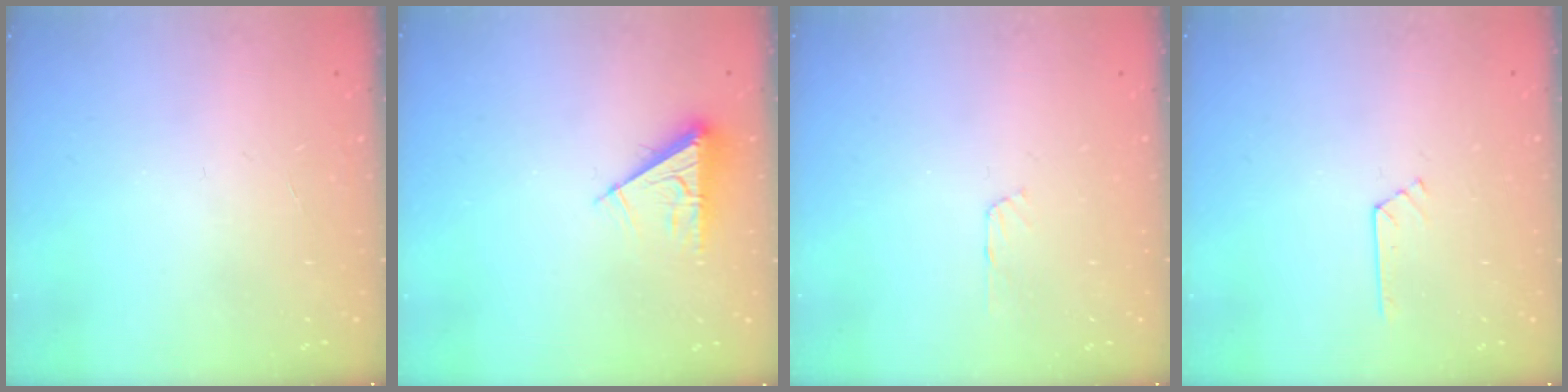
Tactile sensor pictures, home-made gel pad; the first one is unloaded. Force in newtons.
{"total": 6.1, "press": 6.0, "slide": 1.0}
{"total": 3.0, "press": 2.9, "slide": 0.4}
{"total": 2.8, "press": 2.8, "slide": 0.4}